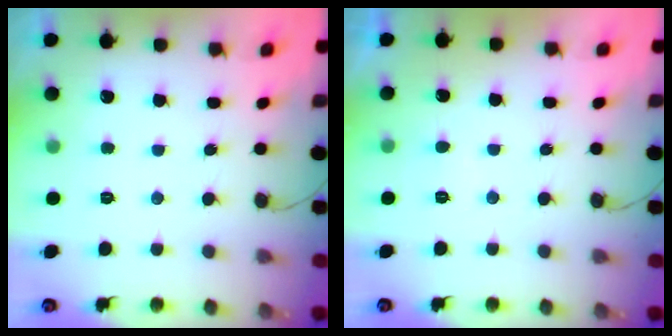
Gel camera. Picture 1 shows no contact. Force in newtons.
{"total": 2.4, "press": 2.4, "slide": 0.2}